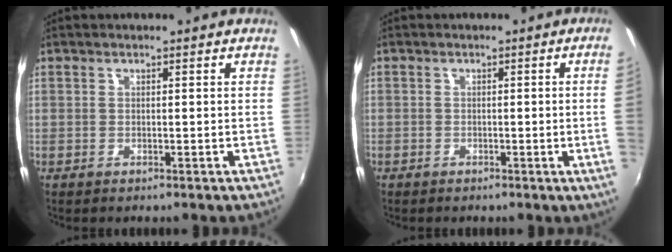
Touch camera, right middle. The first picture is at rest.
{"total": 3.1, "force": [-0.2, -1.6, 2.6], "torque": [-0.047, -0.011, 0.004]}